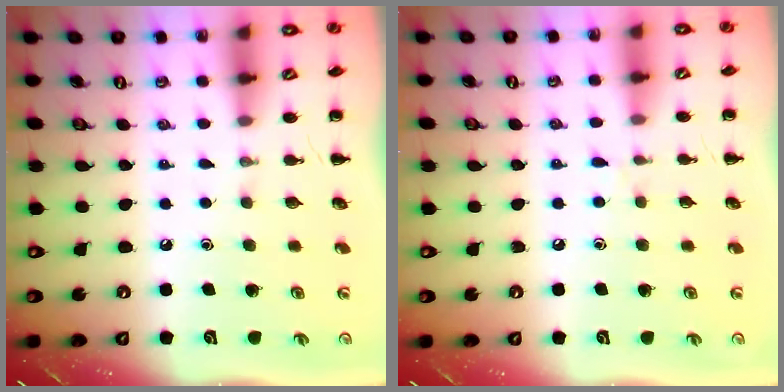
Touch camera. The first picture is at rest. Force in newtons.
{"total": 3.8, "press": 3.5, "slide": 1.4}